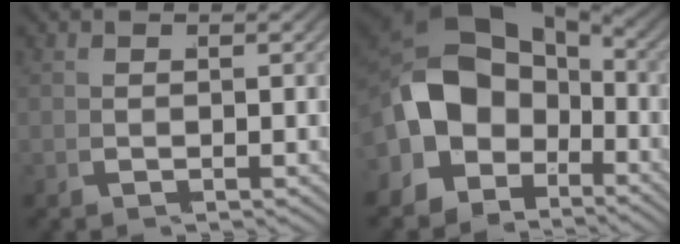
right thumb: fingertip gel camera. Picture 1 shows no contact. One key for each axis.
{"total": 11.7, "fx": -1.0, "fy": 8.4, "fz": 8.1, "tx": -0.177, "ty": -0.034, "tz": -0.007}